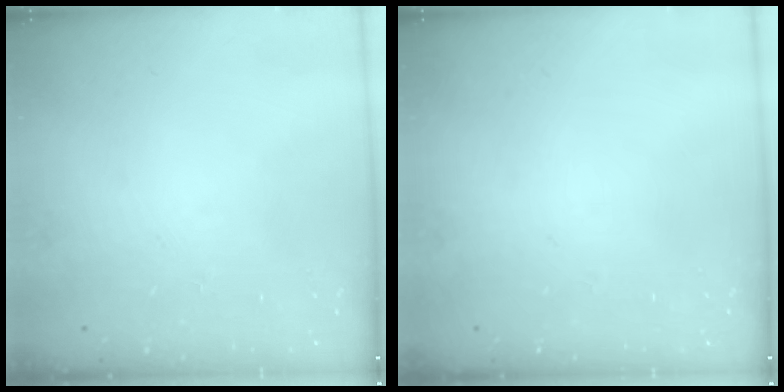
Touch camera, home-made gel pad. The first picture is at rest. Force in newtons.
{"total": 0.0}